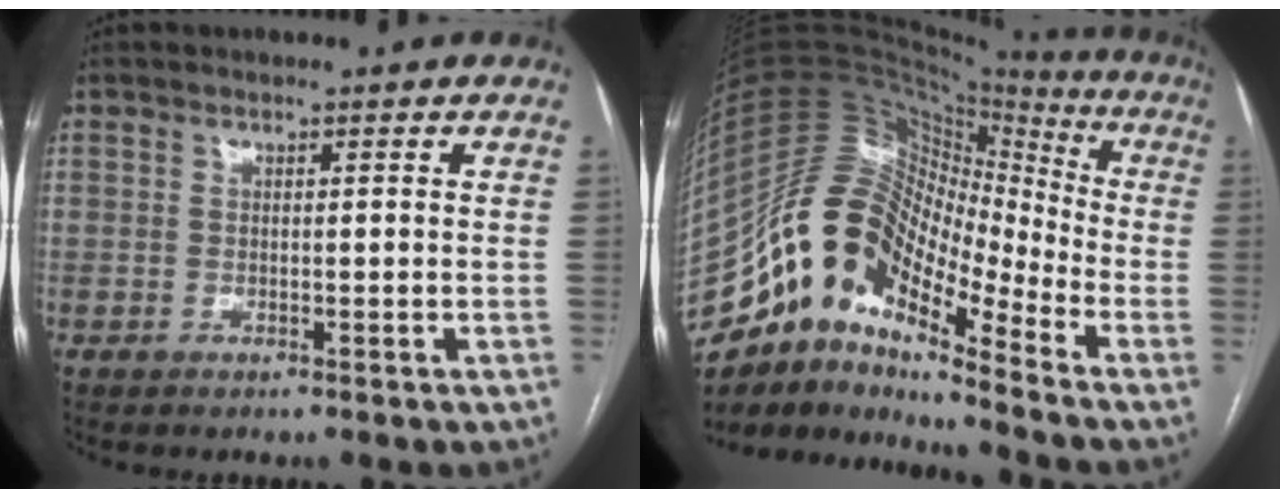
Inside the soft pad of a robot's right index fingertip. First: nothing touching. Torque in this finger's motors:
{"motor_torque": [1.04, -1.10, 1.05, 0.21]}